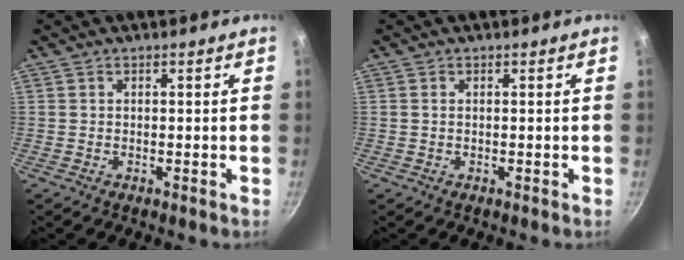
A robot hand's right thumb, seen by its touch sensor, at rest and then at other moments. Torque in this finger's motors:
{"motor_torque": [-0.35, -0.05, -0.31, 0.15, -0.03]}